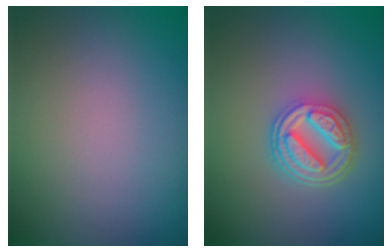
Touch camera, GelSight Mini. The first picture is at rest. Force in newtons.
{"total": 4.8, "press": 3.7, "slide": 3.1}